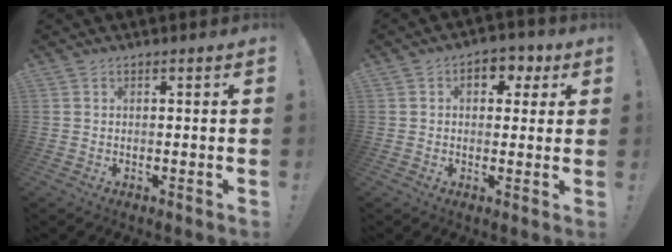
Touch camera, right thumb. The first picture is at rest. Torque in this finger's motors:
{"motor_torque": [0.66, 1.18, 0.26, -0.17, 0.00]}